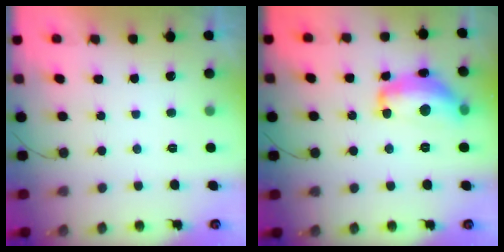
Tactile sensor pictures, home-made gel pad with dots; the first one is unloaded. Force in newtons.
{"total": 14.1, "press": 14.1, "slide": 0.8}